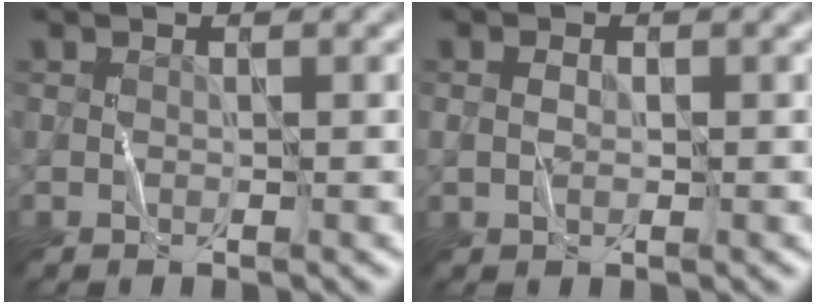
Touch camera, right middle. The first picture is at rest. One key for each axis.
{"total": 1.1, "fx": 0.0, "fy": 0.8, "fz": 0.9, "tx": -0.016, "ty": 0.002, "tz": -0.001}